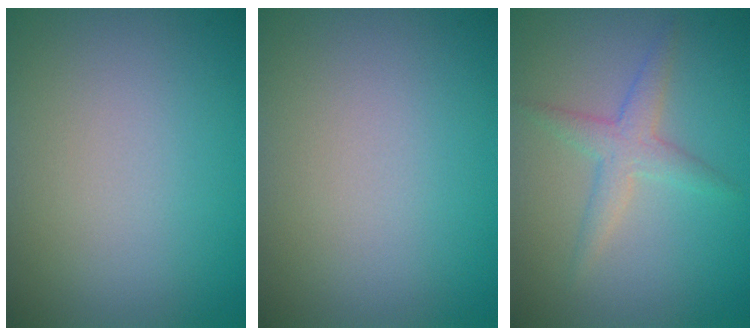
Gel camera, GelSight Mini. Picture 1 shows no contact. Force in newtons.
{"total": 0.0}
{"total": 2.4, "press": 2.4, "slide": 0.1}